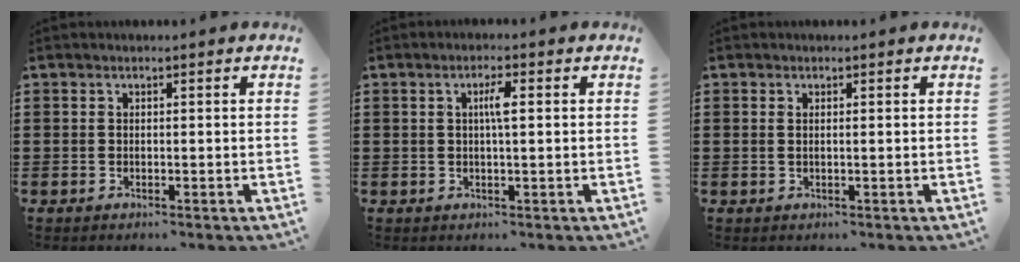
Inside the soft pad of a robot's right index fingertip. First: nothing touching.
{"total": 2.6, "force": [0.4, 0.4, 2.5], "torque": [-0.051, 0.003, 0.004]}
{"total": 0.7, "force": [0.2, 0.1, 0.6], "torque": [-0.012, 0.001, 0.003]}